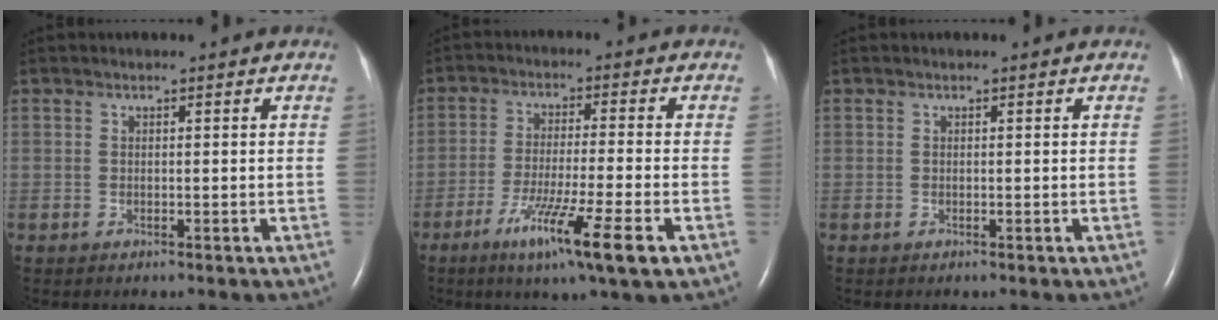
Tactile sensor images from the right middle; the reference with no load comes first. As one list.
[{"total": 11.5, "force": [-5.8, -0.4, 9.9], "torque": [-0.179, -0.032, -0.098]}, {"total": 0.0}]